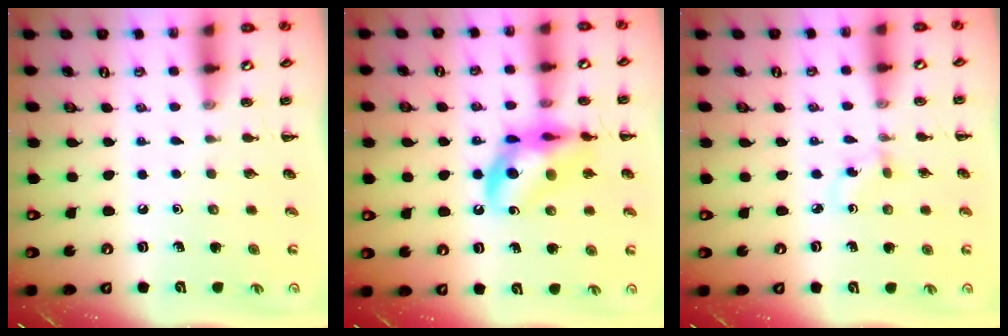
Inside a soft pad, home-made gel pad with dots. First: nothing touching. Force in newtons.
{"total": 15.1, "press": 14.7, "slide": 3.3}
{"total": 2.1, "press": 1.9, "slide": 0.9}